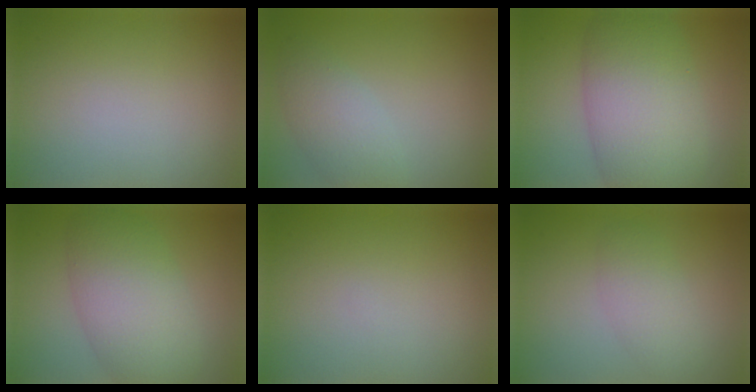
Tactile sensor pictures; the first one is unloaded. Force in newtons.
{"total": 3.2, "press": 3.1, "slide": 0.2}
{"total": 9.7, "press": 9.7, "slide": 0.3}
{"total": 7.2, "press": 7.2, "slide": 0.4}
{"total": 0.0}
{"total": 2.7, "press": 2.7, "slide": 0.3}